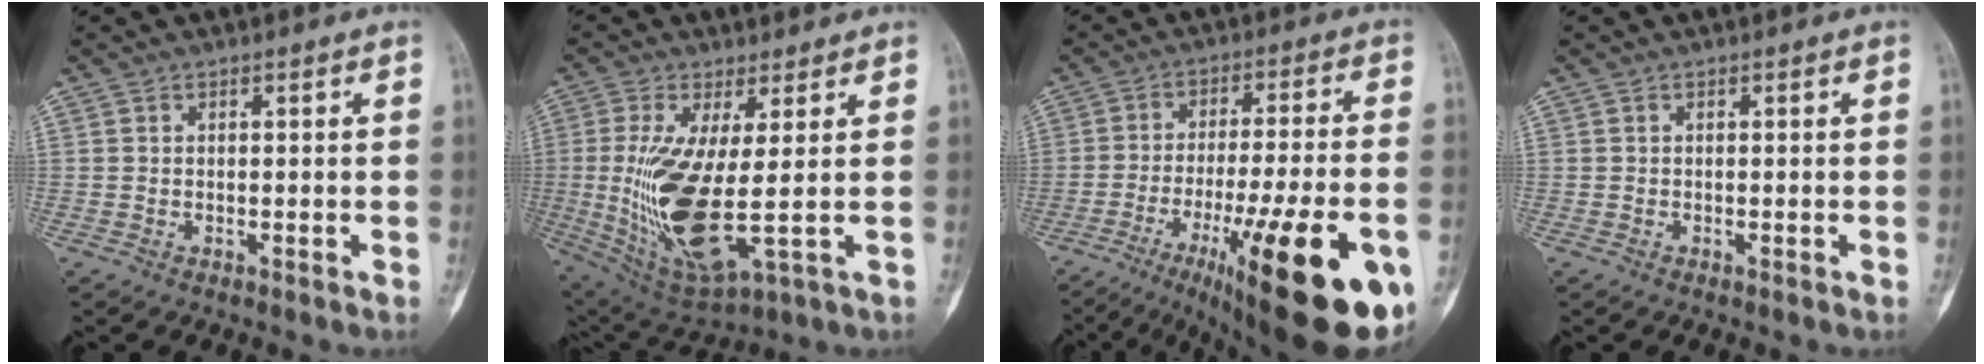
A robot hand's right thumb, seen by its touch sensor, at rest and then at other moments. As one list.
[{"total": 16.1, "force": [-0.4, 4.6, 15.4], "torque": [-0.330, -0.028, 0.012]}, {"total": 26.1, "force": [-11.2, 5.9, 22.8], "torque": [-0.279, 0.025, -0.155]}, {"total": 0.0}]